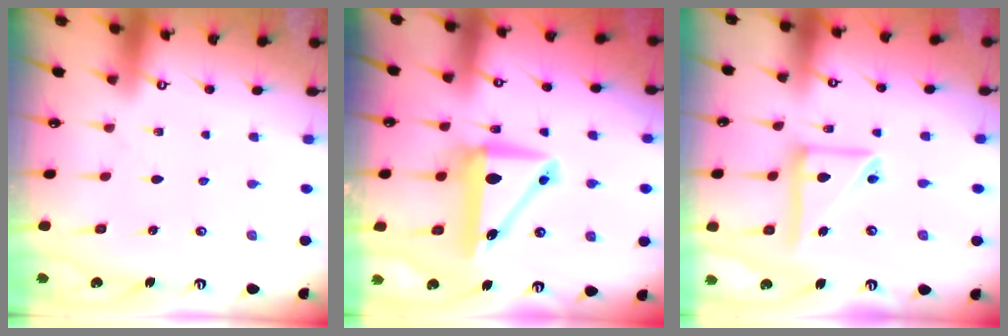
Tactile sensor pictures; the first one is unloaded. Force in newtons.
{"total": 10.0, "press": 9.7, "slide": 2.2}
{"total": 14.5, "press": 14.4, "slide": 2.2}